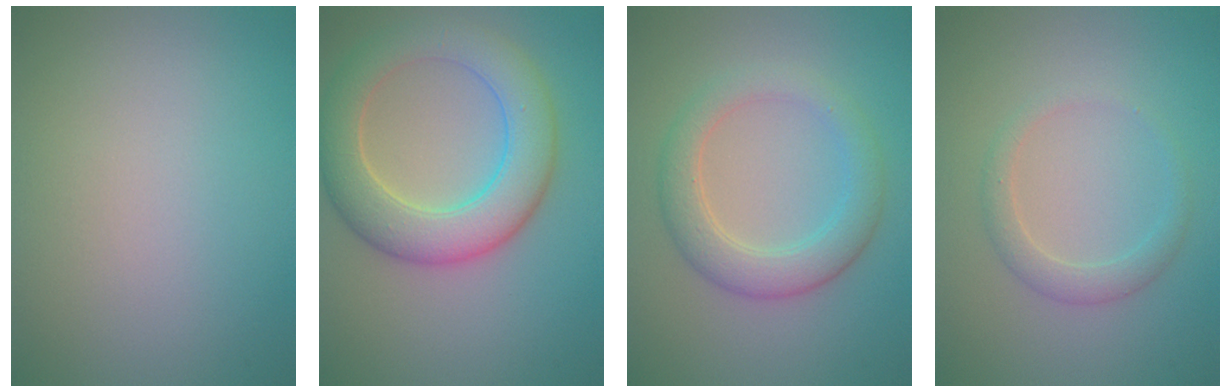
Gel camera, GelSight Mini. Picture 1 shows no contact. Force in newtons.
{"total": 7.0, "press": 7.0, "slide": 0.3}
{"total": 4.2, "press": 4.2, "slide": 0.4}
{"total": 1.9, "press": 1.9, "slide": 0.0}